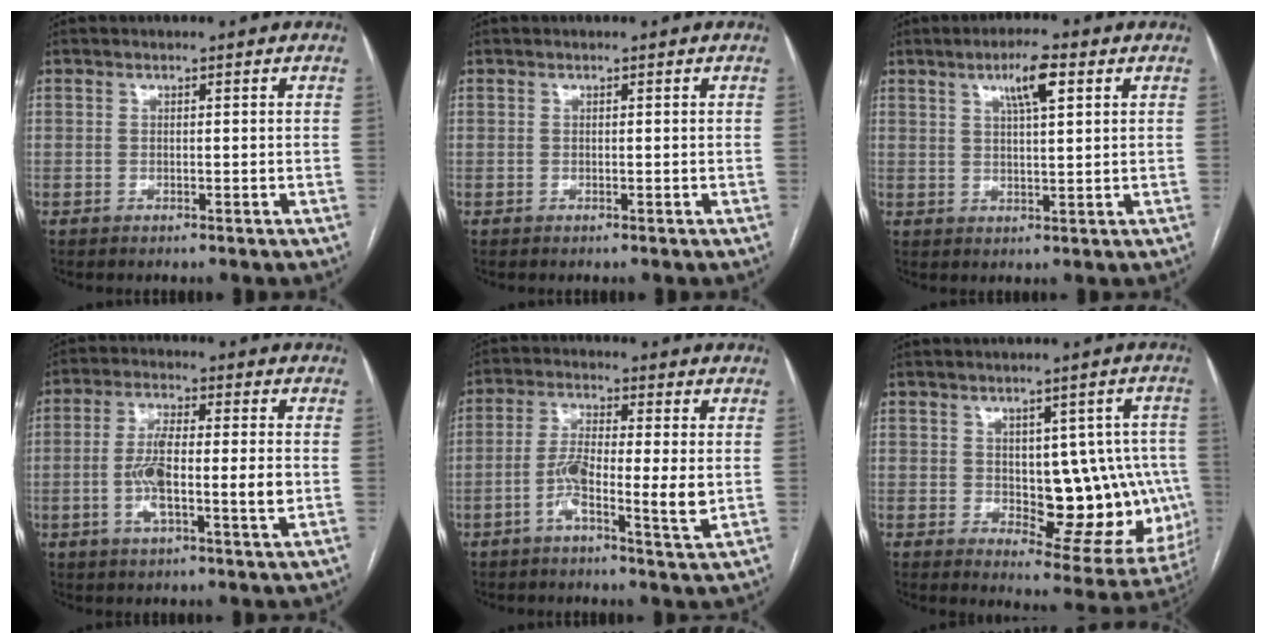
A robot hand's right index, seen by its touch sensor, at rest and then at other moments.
{"total": 0.0}
{"total": 5.7, "force": [2.8, 0.8, 4.9], "torque": [-0.089, 0.006, 0.047]}
{"total": 9.7, "force": [-1.3, 1.6, 9.4], "torque": [-0.173, 0.007, -0.025]}
{"total": 8.5, "force": [-1.7, 0.9, 8.2], "torque": [-0.149, -0.001, -0.037]}
{"total": 15.5, "force": [-0.5, 7.3, 13.7], "torque": [-0.146, 0.011, 0.014]}